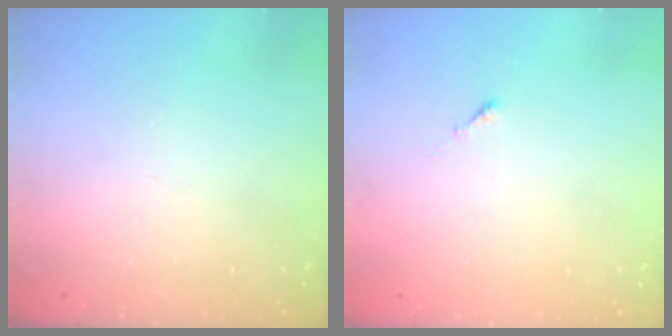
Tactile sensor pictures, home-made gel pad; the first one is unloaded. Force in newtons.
{"total": 0.0}